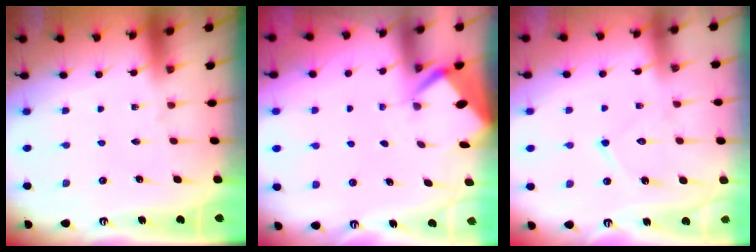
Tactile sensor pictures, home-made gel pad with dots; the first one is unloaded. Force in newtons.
{"total": 2.7, "press": 2.7, "slide": 0.3}
{"total": 7.6, "press": 7.6, "slide": 0.6}